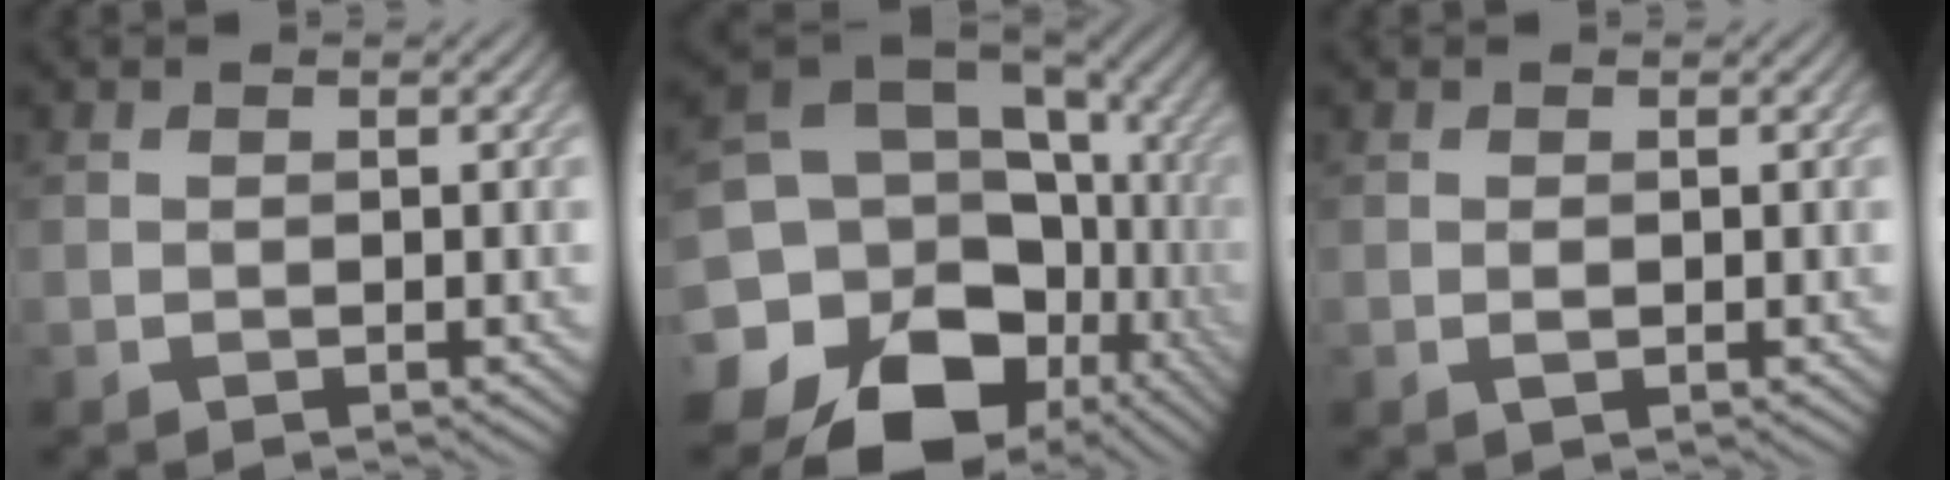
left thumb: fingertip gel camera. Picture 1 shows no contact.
{"total": 21.0, "force": [-5.8, 16.9, 11.0], "torque": [-0.238, -0.034, -0.086]}
{"total": 0.7, "force": [0.0, 0.3, 0.7], "torque": [-0.015, -0.002, -0.001]}